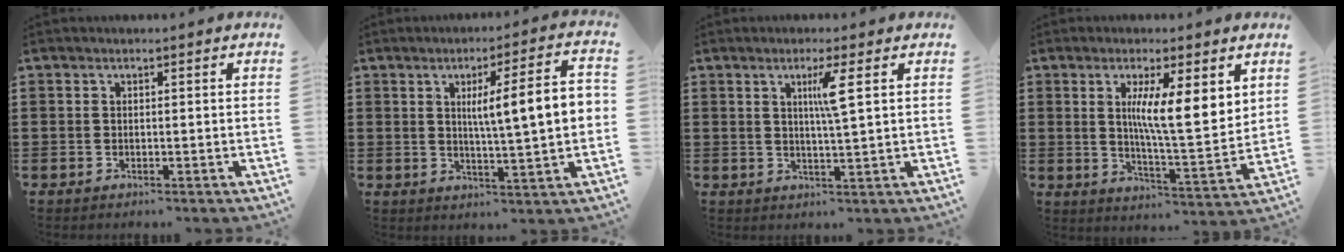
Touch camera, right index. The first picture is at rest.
{"total": 9.3, "force": [1.3, 1.2, 9.1], "torque": [-0.152, -0.001, 0.011]}
{"total": 4.1, "force": [1.4, -0.4, 3.8], "torque": [-0.078, -0.005, 0.020]}
{"total": 8.4, "force": [3.1, 1.7, 7.7], "torque": [-0.139, -0.013, 0.047]}